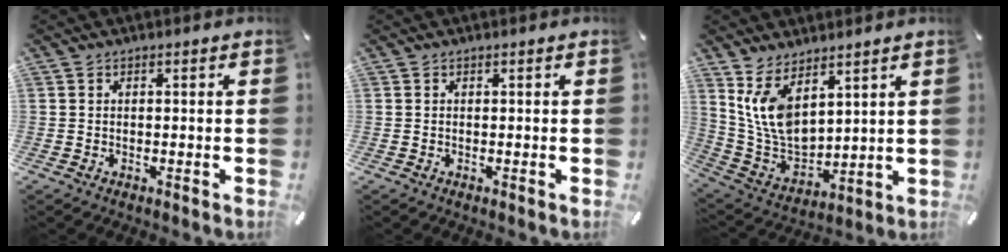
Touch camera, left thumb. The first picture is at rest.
{"total": 0.0}
{"total": 11.1, "force": [5.9, 6.3, 7.1], "torque": [-0.180, -0.035, 0.112]}